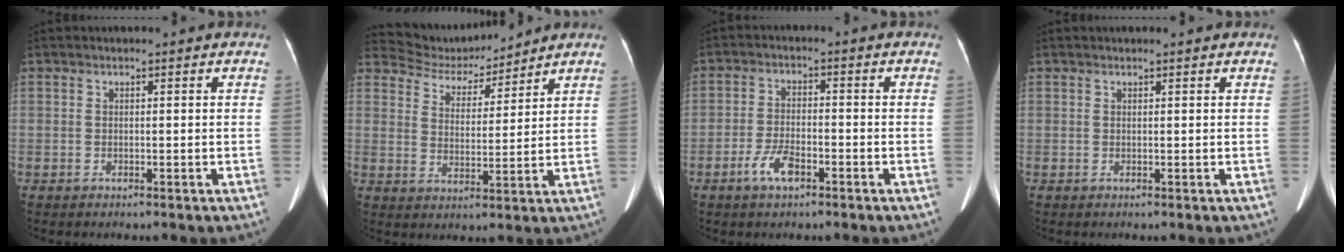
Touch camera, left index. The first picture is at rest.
{"total": 7.8, "force": [7.7, 1.2, 0.1], "torque": [-0.010, 0.006, 0.139]}
{"total": 5.0, "force": [-4.1, 1.4, 2.6], "torque": [-0.058, -0.004, -0.075]}
{"total": 0.6, "force": [-0.6, -0.3, -0.2], "torque": [0.006, 0.009, -0.009]}